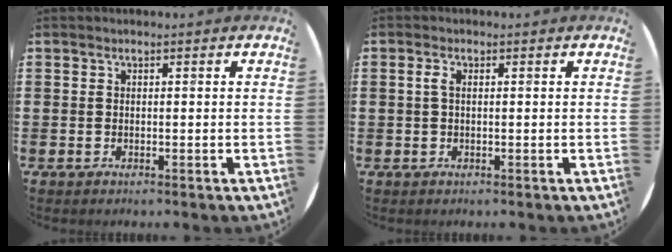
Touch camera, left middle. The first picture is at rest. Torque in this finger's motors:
{"motor_torque": [0.18, -0.15, 0.05, 0.05]}